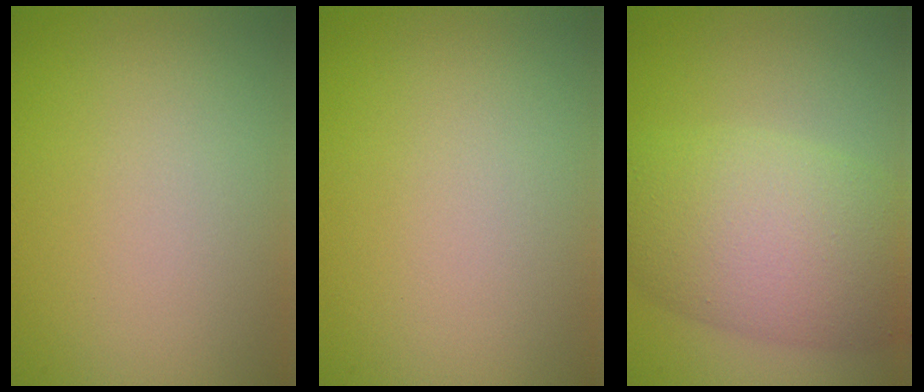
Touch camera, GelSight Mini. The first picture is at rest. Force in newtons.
{"total": 0.0}
{"total": 8.7, "press": 8.7, "slide": 0.3}